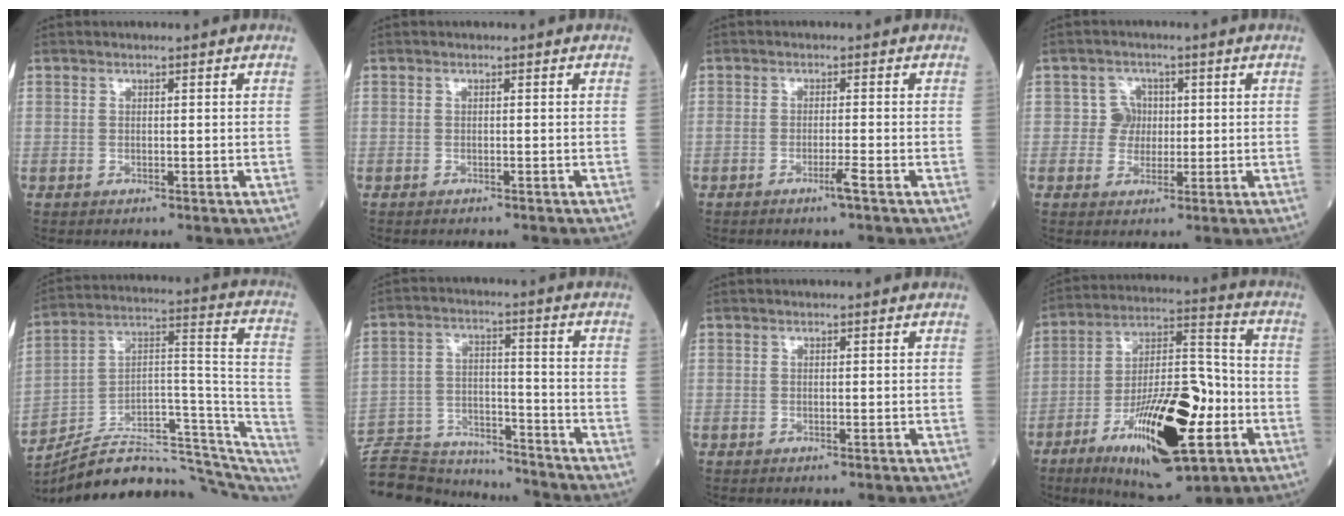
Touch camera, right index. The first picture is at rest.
{"total": 1.5, "force": [-1.4, 0.1, 0.7], "torque": [-0.009, 0.000, -0.016]}
{"total": 2.0, "force": [-1.2, -0.5, 1.4], "torque": [-0.028, -0.002, -0.022]}
{"total": 3.1, "force": [0.3, 3.1, 0.4], "torque": [0.006, 0.008, 0.004]}
{"total": 25.0, "force": [-21.3, 6.8, 11.1], "torque": [-0.123, 0.057, -0.308]}
{"total": 16.7, "force": [-16.1, 3.0, 3.5], "torque": [-0.070, 0.018, -0.251]}
{"total": 0.0}
{"total": 20.3, "force": [-8.0, 5.8, 17.7], "torque": [-0.321, -0.005, -0.122]}